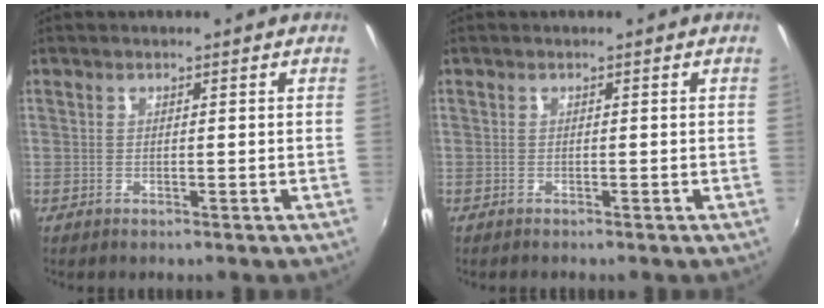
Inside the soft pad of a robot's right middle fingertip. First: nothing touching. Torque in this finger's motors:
{"motor_torque": [-0.66, -0.19, 0.09, 0.00]}